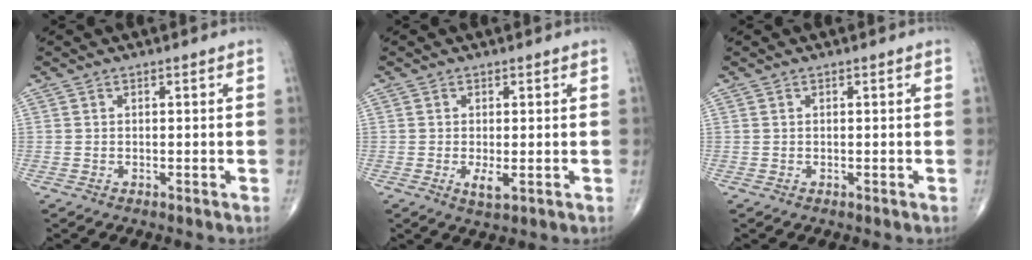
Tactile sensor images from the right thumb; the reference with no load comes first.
{"total": 2.7, "force": [-0.6, 0.9, 2.5], "torque": [-0.048, -0.008, -0.009]}
{"total": 0.0}